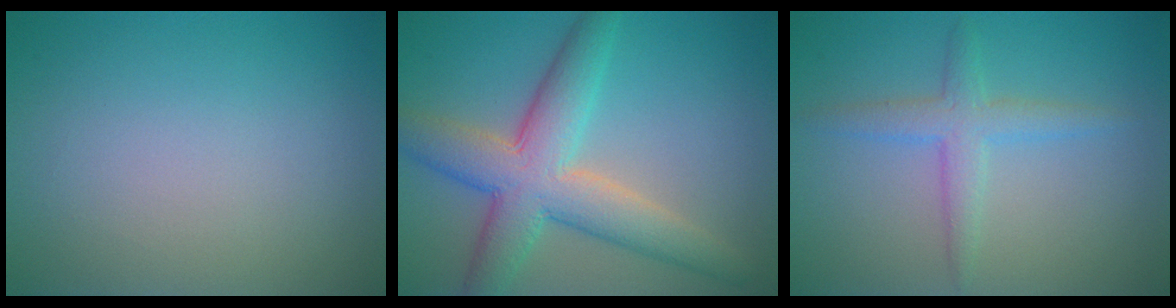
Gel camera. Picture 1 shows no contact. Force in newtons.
{"total": 7.5, "press": 7.5, "slide": 0.6}
{"total": 2.7, "press": 2.7, "slide": 0.1}